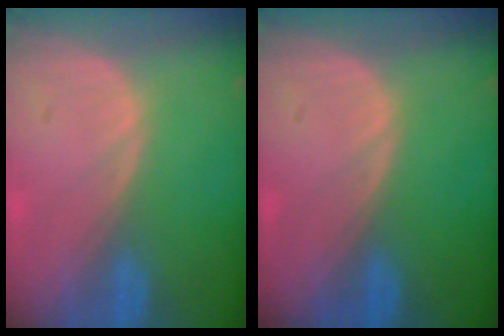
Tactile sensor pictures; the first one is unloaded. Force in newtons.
{"total": 0.0}